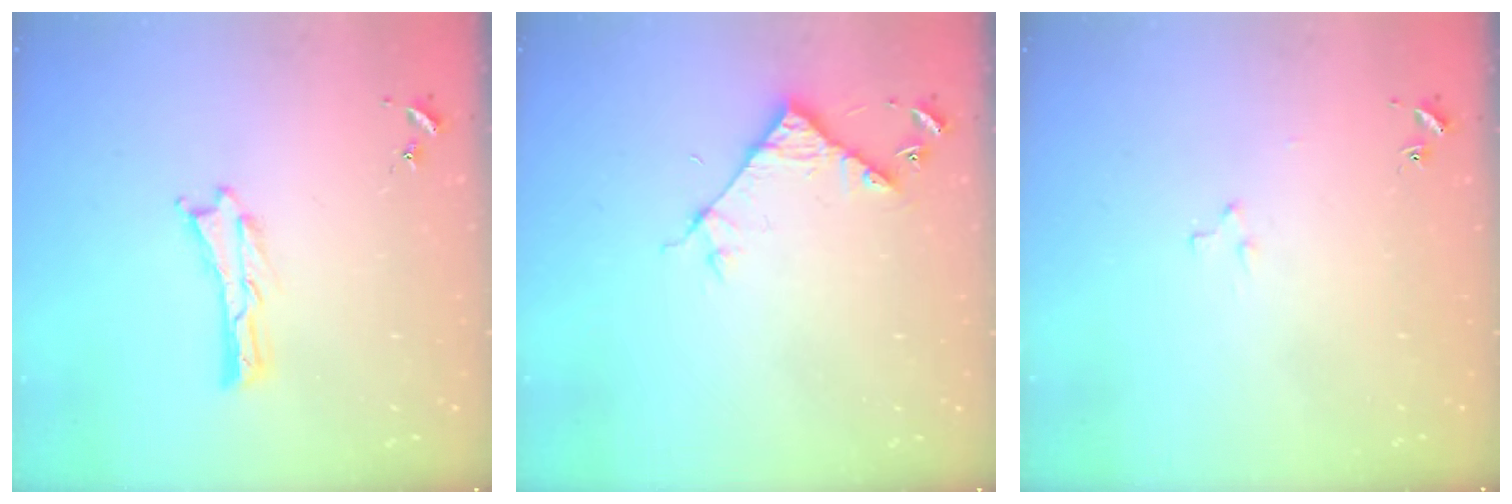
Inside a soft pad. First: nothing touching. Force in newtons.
{"total": 5.7, "press": 5.7, "slide": 0.4}
{"total": 2.4, "press": 2.4, "slide": 0.2}